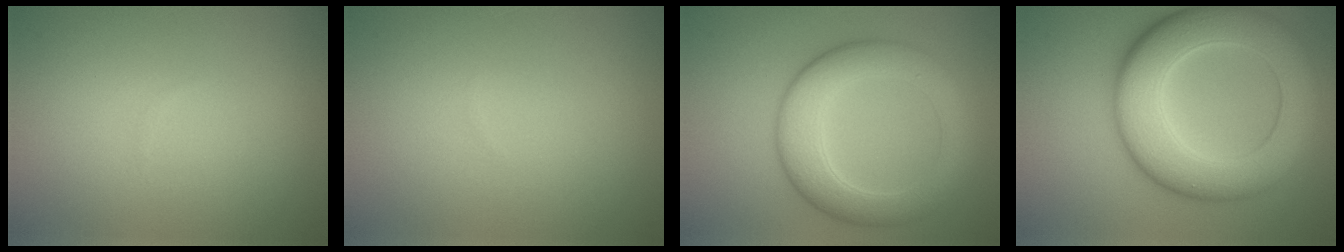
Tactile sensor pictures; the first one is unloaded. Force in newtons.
{"total": 0.0}
{"total": 6.0, "press": 6.0, "slide": 0.1}
{"total": 10.0, "press": 10.0, "slide": 0.4}